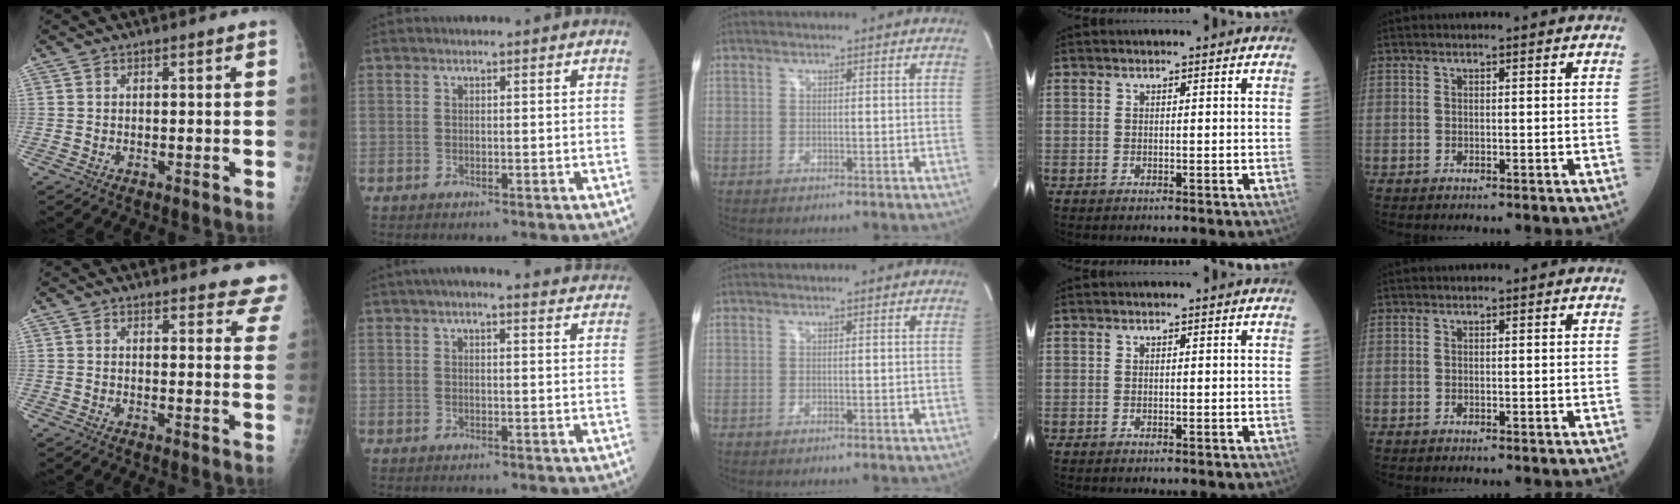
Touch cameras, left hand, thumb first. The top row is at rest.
{"thumb": {"total": 10.4, "force": [9.5, 2.7, 3.1], "torque": [0.012, -0.042, 0.085]}, "index": {"total": 13.9, "force": [12.6, 1.4, 5.5], "torque": [-0.068, 0.027, 0.144]}}